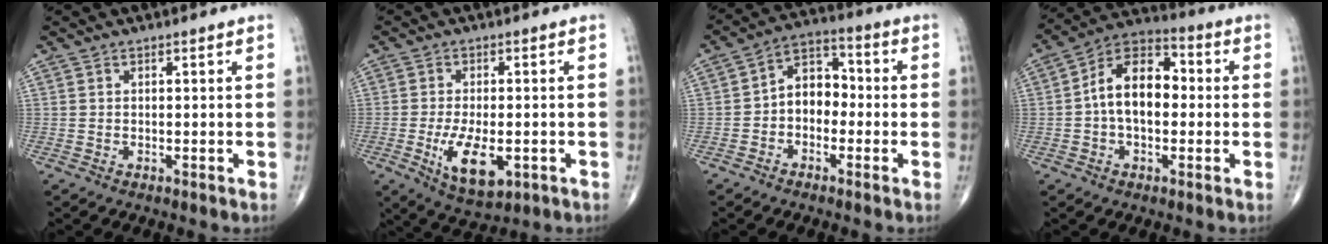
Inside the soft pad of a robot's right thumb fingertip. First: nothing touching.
{"total": 9.4, "force": [-2.7, 4.4, 7.9], "torque": [-0.134, -0.010, -0.035]}
{"total": 7.9, "force": [-1.4, 5.8, 5.1], "torque": [-0.050, 0.034, -0.044]}
{"total": 12.6, "force": [0.1, 7.8, 9.9], "torque": [-0.144, 0.035, -0.013]}